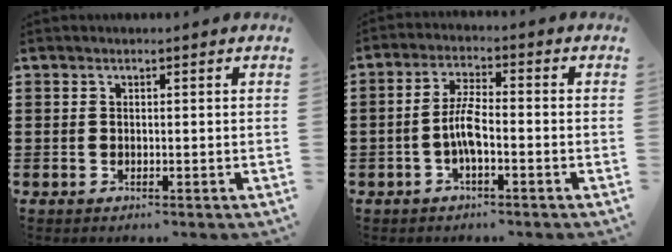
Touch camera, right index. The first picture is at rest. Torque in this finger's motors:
{"motor_torque": [2.14, 0.00, 0.27, 0.08]}